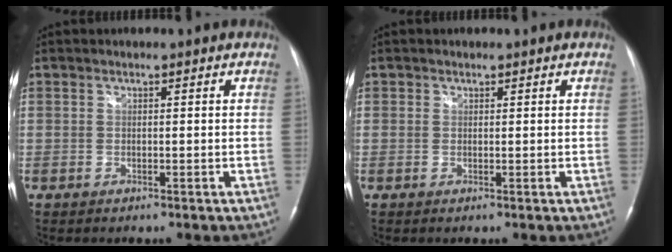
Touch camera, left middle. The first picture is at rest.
{"total": 0.6, "force": [0.3, 0.5, 0.0], "torque": [0.004, -0.001, 0.003]}